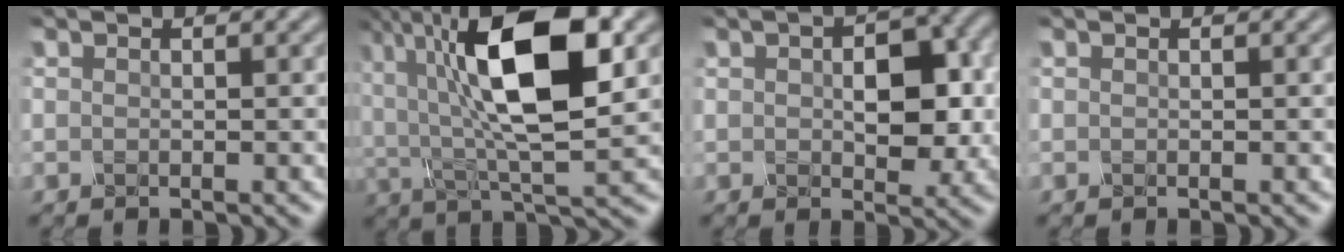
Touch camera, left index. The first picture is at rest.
{"total": 13.2, "force": [3.3, 5.0, 11.8], "torque": [-0.200, 0.010, 0.048]}
{"total": 5.7, "force": [0.5, 3.4, 4.6], "torque": [-0.063, -0.003, 0.010]}
{"total": 0.0}